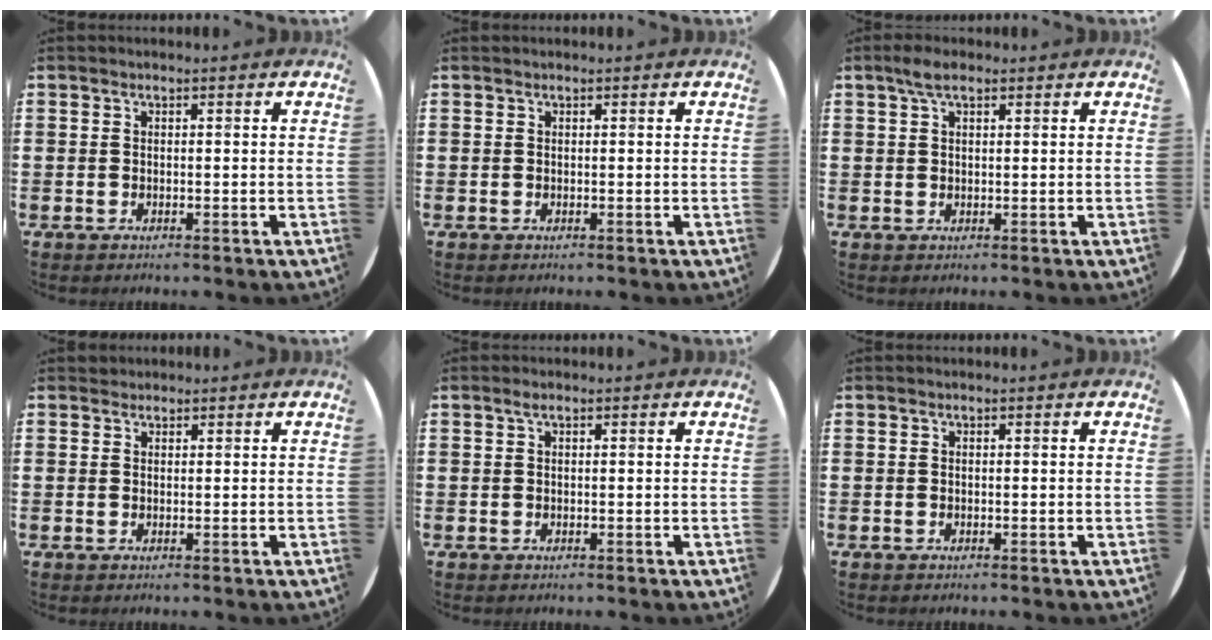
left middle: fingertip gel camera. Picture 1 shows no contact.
{"total": 0.0}
{"total": 2.7, "force": [1.7, 1.2, 1.7], "torque": [-0.029, 0.004, 0.028]}
{"total": 0.8, "force": [0.7, 0.3, -0.2], "torque": [0.002, 0.004, 0.014]}
{"total": 0.7, "force": [0.4, 0.2, 0.5], "torque": [-0.011, 0.003, 0.007]}
{"total": 0.0}